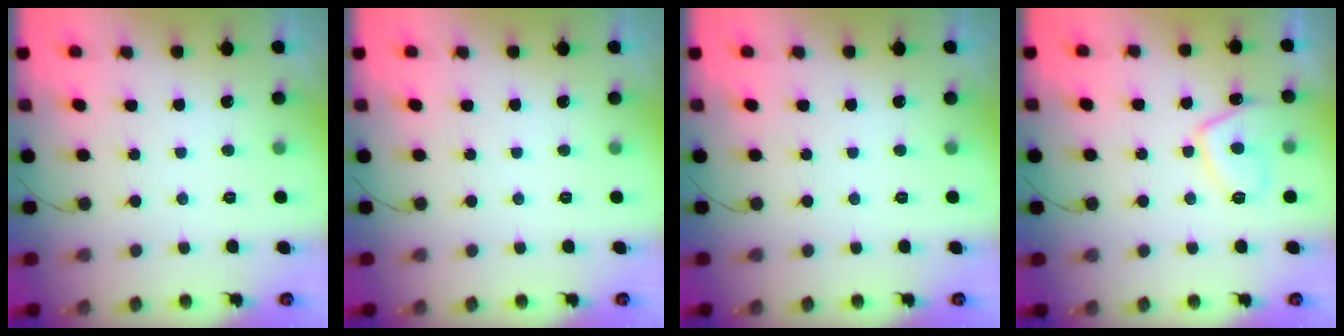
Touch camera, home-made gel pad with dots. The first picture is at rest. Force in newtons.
{"total": 0.0}
{"total": 0.0}
{"total": 7.5, "press": 7.3, "slide": 1.5}